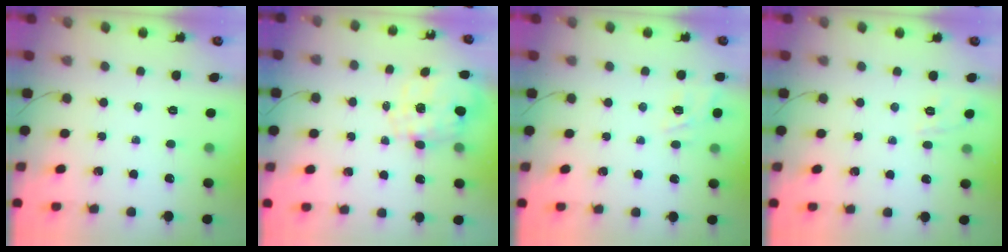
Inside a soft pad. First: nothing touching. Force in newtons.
{"total": 2.3, "press": 2.0, "slide": 1.2}
{"total": 5.0, "press": 4.9, "slide": 1.3}
{"total": 1.9, "press": 0.2, "slide": 1.9}